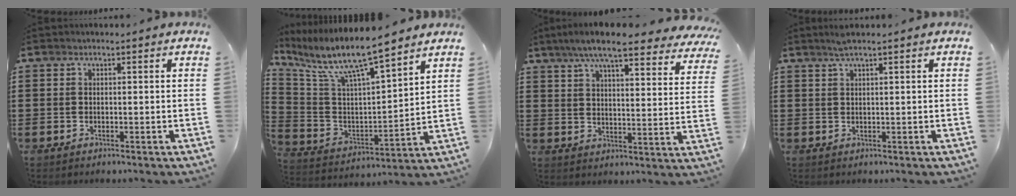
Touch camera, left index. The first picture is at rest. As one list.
[{"total": 9.8, "force": [7.8, 1.1, 5.8], "torque": [-0.143, -0.052, 0.130]}, {"total": 8.9, "force": [7.5, 0.4, 4.8], "torque": [-0.111, -0.030, 0.129]}, {"total": 1.9, "force": [1.4, 0.0, 1.3], "torque": [-0.027, 0.001, 0.026]}]